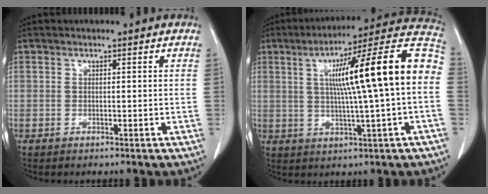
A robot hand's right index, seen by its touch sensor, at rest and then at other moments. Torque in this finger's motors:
{"motor_torque": [1.87, -0.10, 0.79, 0.21]}